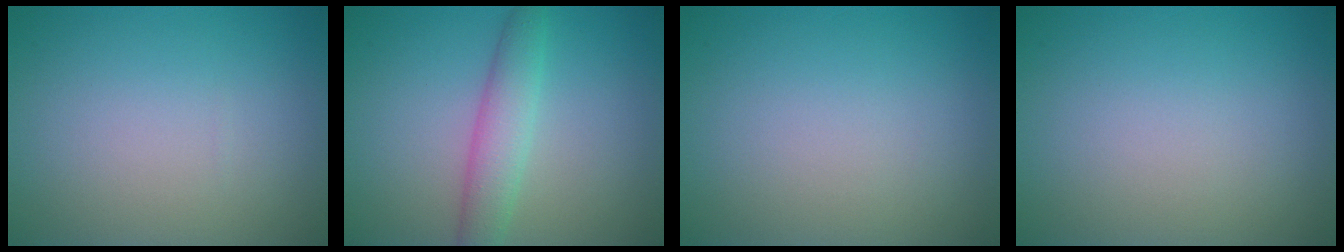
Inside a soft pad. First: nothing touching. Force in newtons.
{"total": 3.3, "press": 3.3, "slide": 0.1}
{"total": 0.0}
{"total": 0.0}